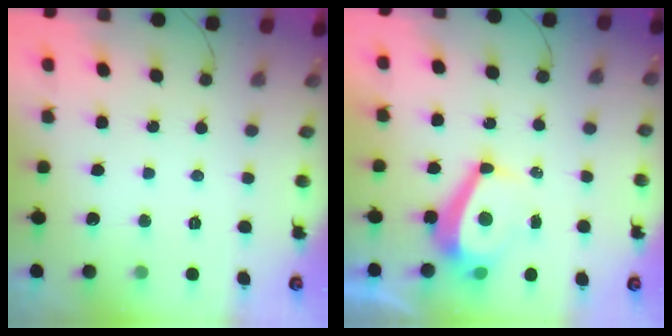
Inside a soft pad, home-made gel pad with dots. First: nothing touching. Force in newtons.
{"total": 7.4, "press": 7.4, "slide": 0.3}